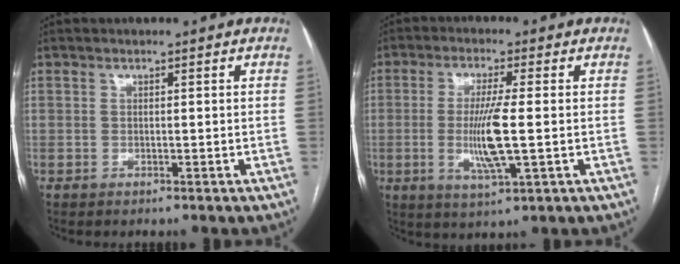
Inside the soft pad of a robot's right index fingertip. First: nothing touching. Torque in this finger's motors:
{"motor_torque": [1.18, 0.40, 0.38, 0.11]}